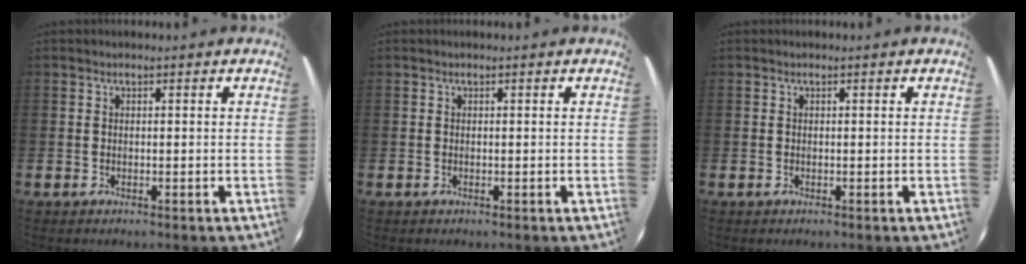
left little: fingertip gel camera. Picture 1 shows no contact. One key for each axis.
{"total": 0.0}
{"total": 0.0}